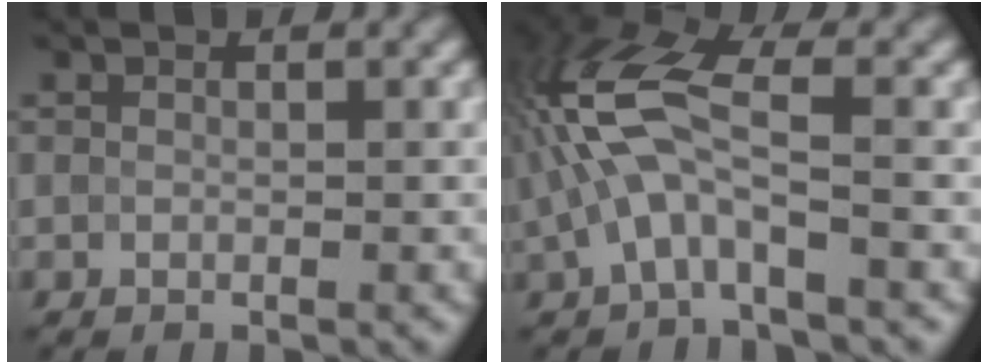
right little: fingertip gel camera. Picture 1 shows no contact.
{"total": 7.0, "force": [-0.5, 3.0, 6.3], "torque": [-0.152, 0.024, -0.019]}